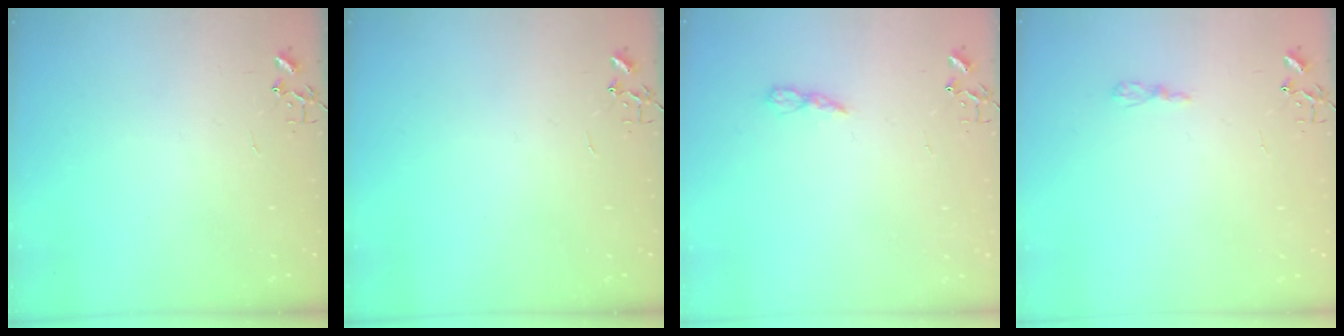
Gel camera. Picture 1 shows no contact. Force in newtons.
{"total": 0.0}
{"total": 5.8, "press": 5.7, "slide": 0.6}
{"total": 4.8, "press": 4.7, "slide": 0.6}